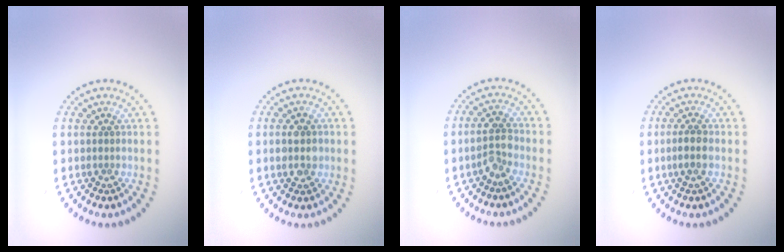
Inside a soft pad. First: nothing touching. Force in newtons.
{"total": 2.7, "press": 2.7, "slide": 0.1}
{"total": 2.4, "press": 2.2, "slide": 0.9}
{"total": 1.9, "press": 1.8, "slide": 0.6}